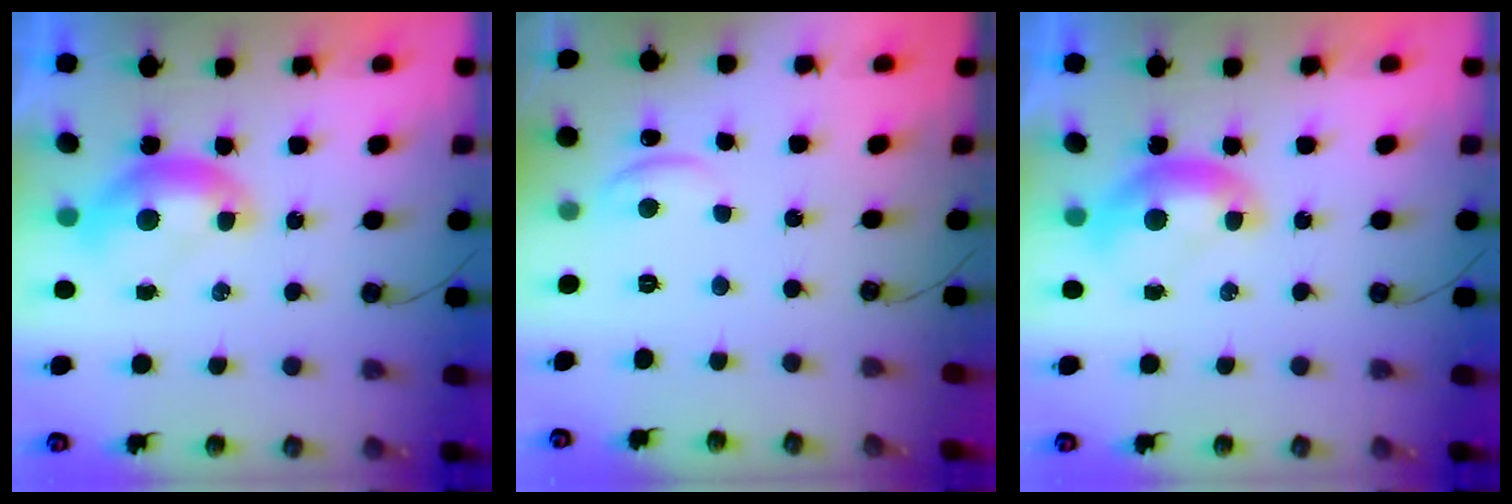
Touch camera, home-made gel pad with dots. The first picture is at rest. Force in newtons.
{"total": 0.6, "press": 0.5, "slide": 0.3}
{"total": 0.0}